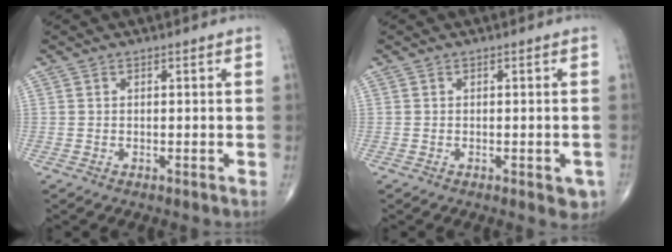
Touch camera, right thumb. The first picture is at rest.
{"total": 2.9, "force": [-1.2, 1.4, 2.3], "torque": [-0.009, 0.001, -0.013]}